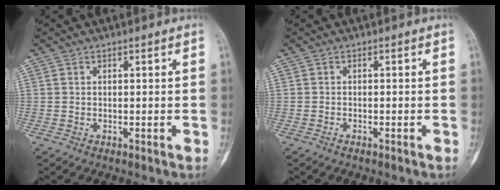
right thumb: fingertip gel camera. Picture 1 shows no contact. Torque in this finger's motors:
{"motor_torque": [-0.83, 0.04, -0.34, 0.15, -0.08]}